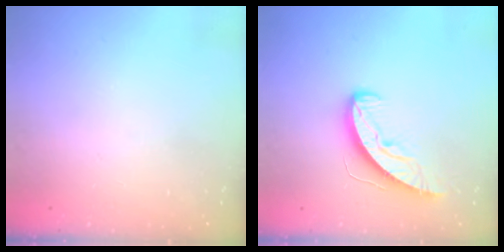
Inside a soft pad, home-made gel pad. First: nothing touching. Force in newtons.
{"total": 9.0, "press": 9.0, "slide": 0.1}